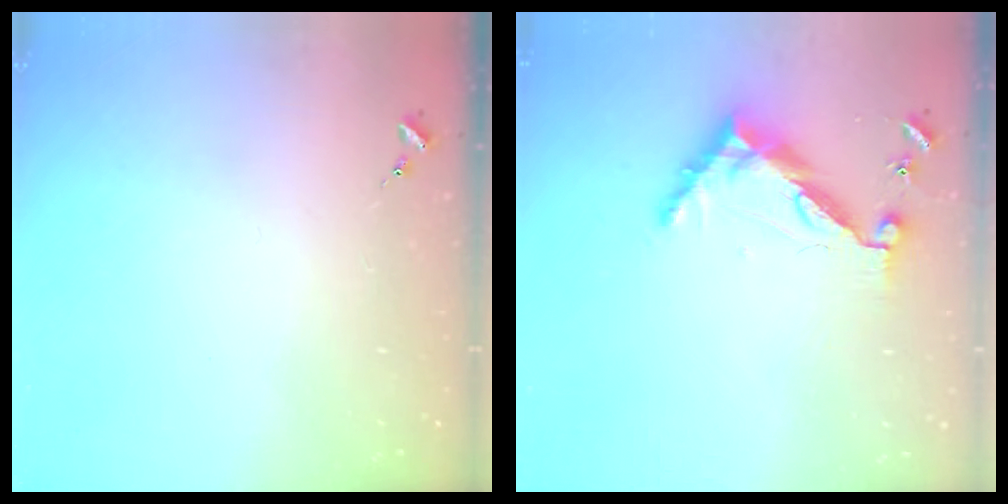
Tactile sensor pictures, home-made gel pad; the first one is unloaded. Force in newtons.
{"total": 9.6, "press": 9.6, "slide": 0.8}